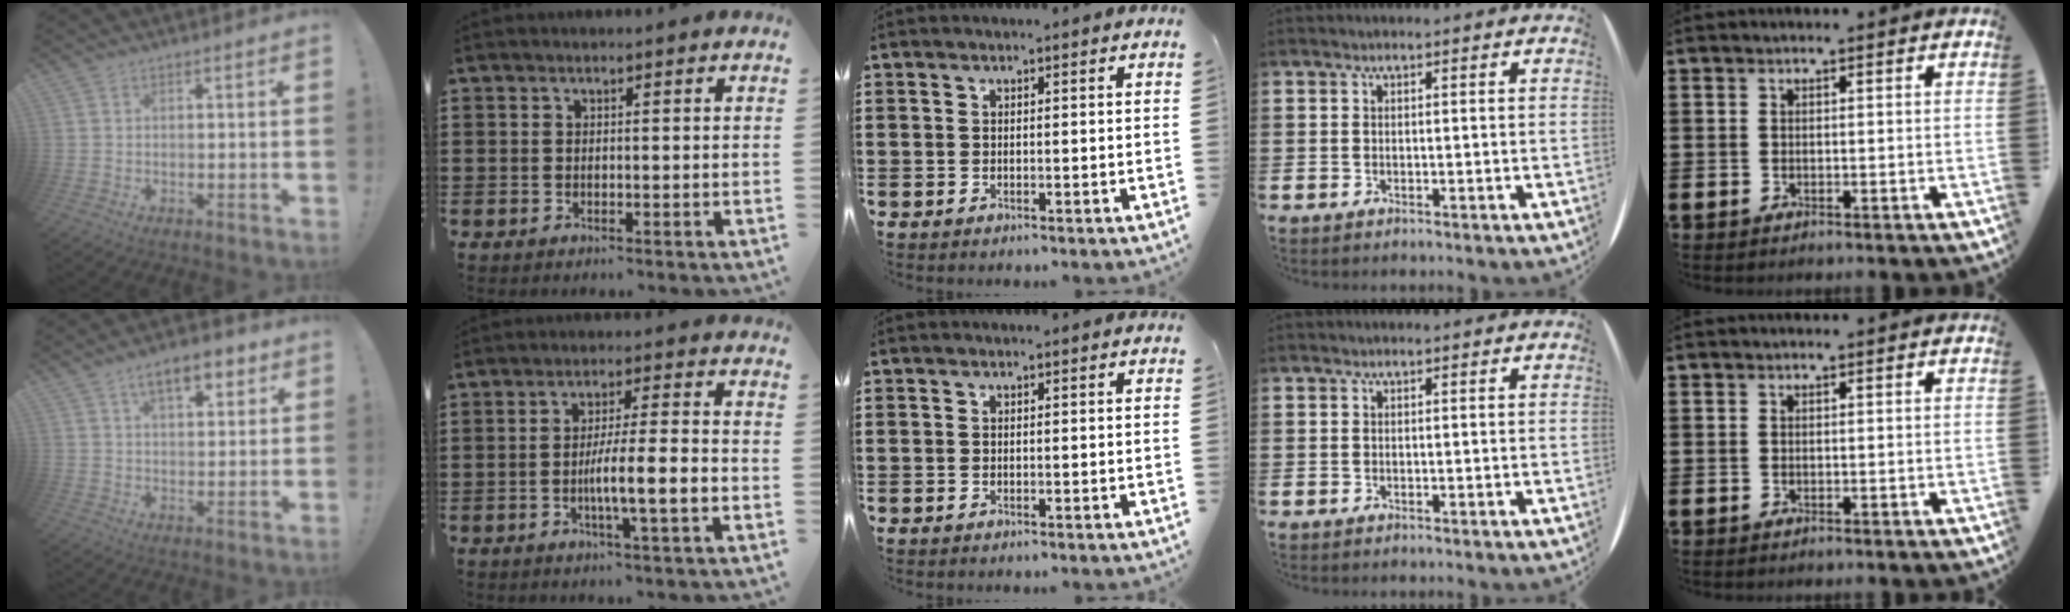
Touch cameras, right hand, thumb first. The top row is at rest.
{"thumb": {"total": 9.4, "force": [5.1, 4.1, 6.7], "torque": [-0.091, -0.012, 0.088]}, "index": {"total": 6.8, "force": [-2.1, 0.4, 6.5], "torque": [-0.108, 0.000, -0.039]}}